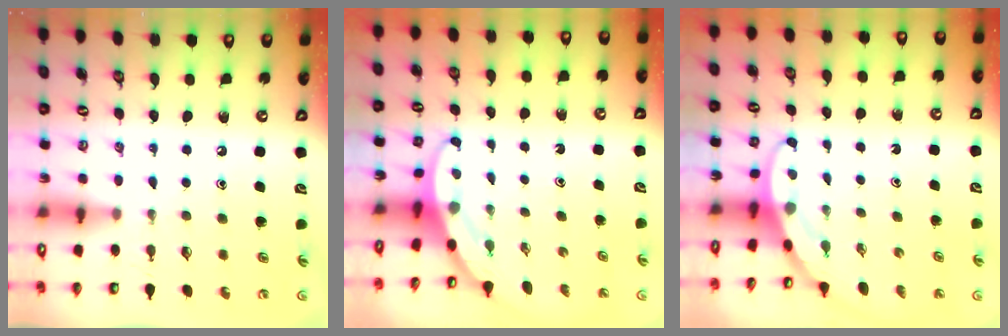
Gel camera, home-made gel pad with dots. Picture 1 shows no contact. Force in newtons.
{"total": 3.3, "press": 3.3, "slide": 0.2}
{"total": 3.3, "press": 3.3, "slide": 0.1}